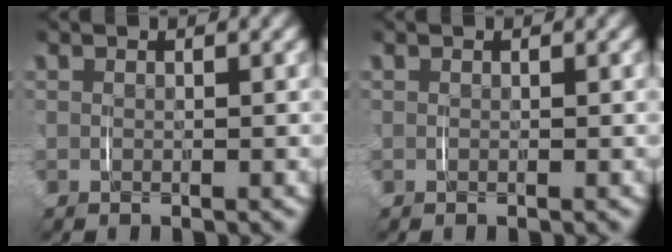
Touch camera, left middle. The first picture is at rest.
{"total": 0.0}